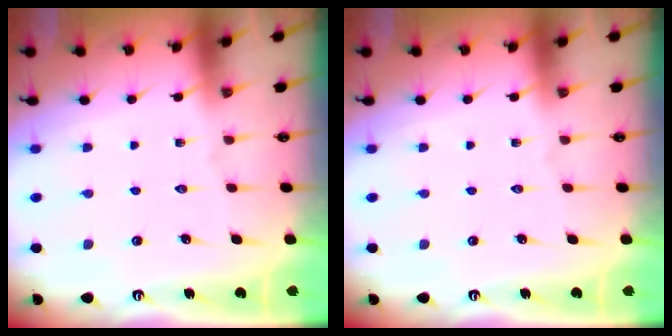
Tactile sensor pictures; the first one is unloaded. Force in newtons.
{"total": 0.0}